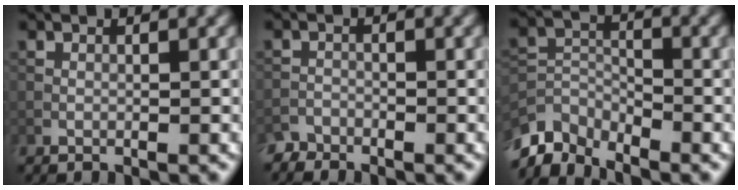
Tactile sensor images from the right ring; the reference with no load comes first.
{"total": 1.5, "force": [-1.5, 0.4, -0.1], "torque": [-0.002, 0.003, -0.031]}
{"total": 4.8, "force": [-4.4, 1.7, 1.1], "torque": [-0.019, -0.008, -0.096]}